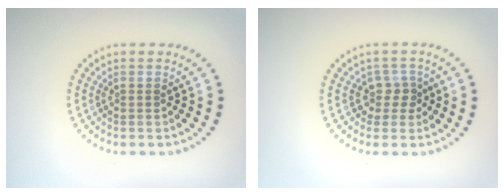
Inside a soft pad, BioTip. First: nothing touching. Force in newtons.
{"total": 1.8, "press": 1.5, "slide": 1.0}